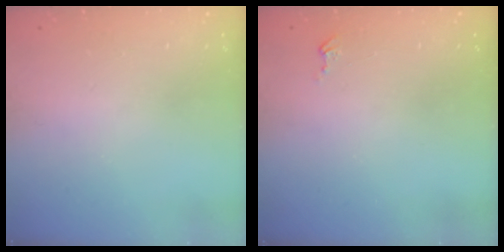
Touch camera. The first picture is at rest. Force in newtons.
{"total": 2.7, "press": 2.7, "slide": 0.3}